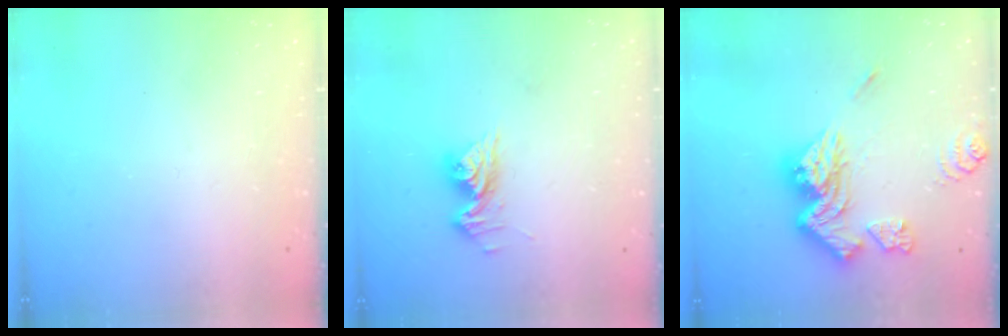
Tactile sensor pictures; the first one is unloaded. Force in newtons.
{"total": 10.4, "press": 10.4, "slide": 0.9}
{"total": 15.8, "press": 15.8, "slide": 1.4}